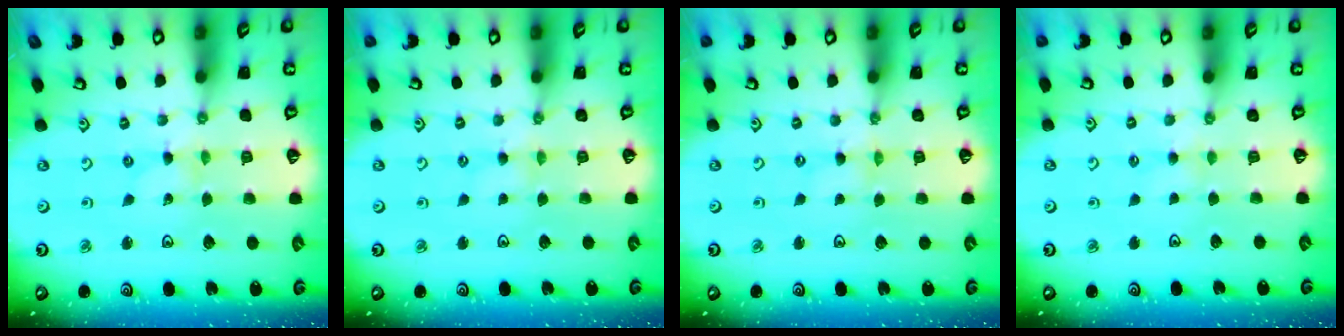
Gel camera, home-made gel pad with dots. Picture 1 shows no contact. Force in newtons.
{"total": 1.8, "press": 1.8, "slide": 0.5}
{"total": 0.6, "press": 0.6, "slide": 0.2}
{"total": 1.6, "press": 1.5, "slide": 0.4}